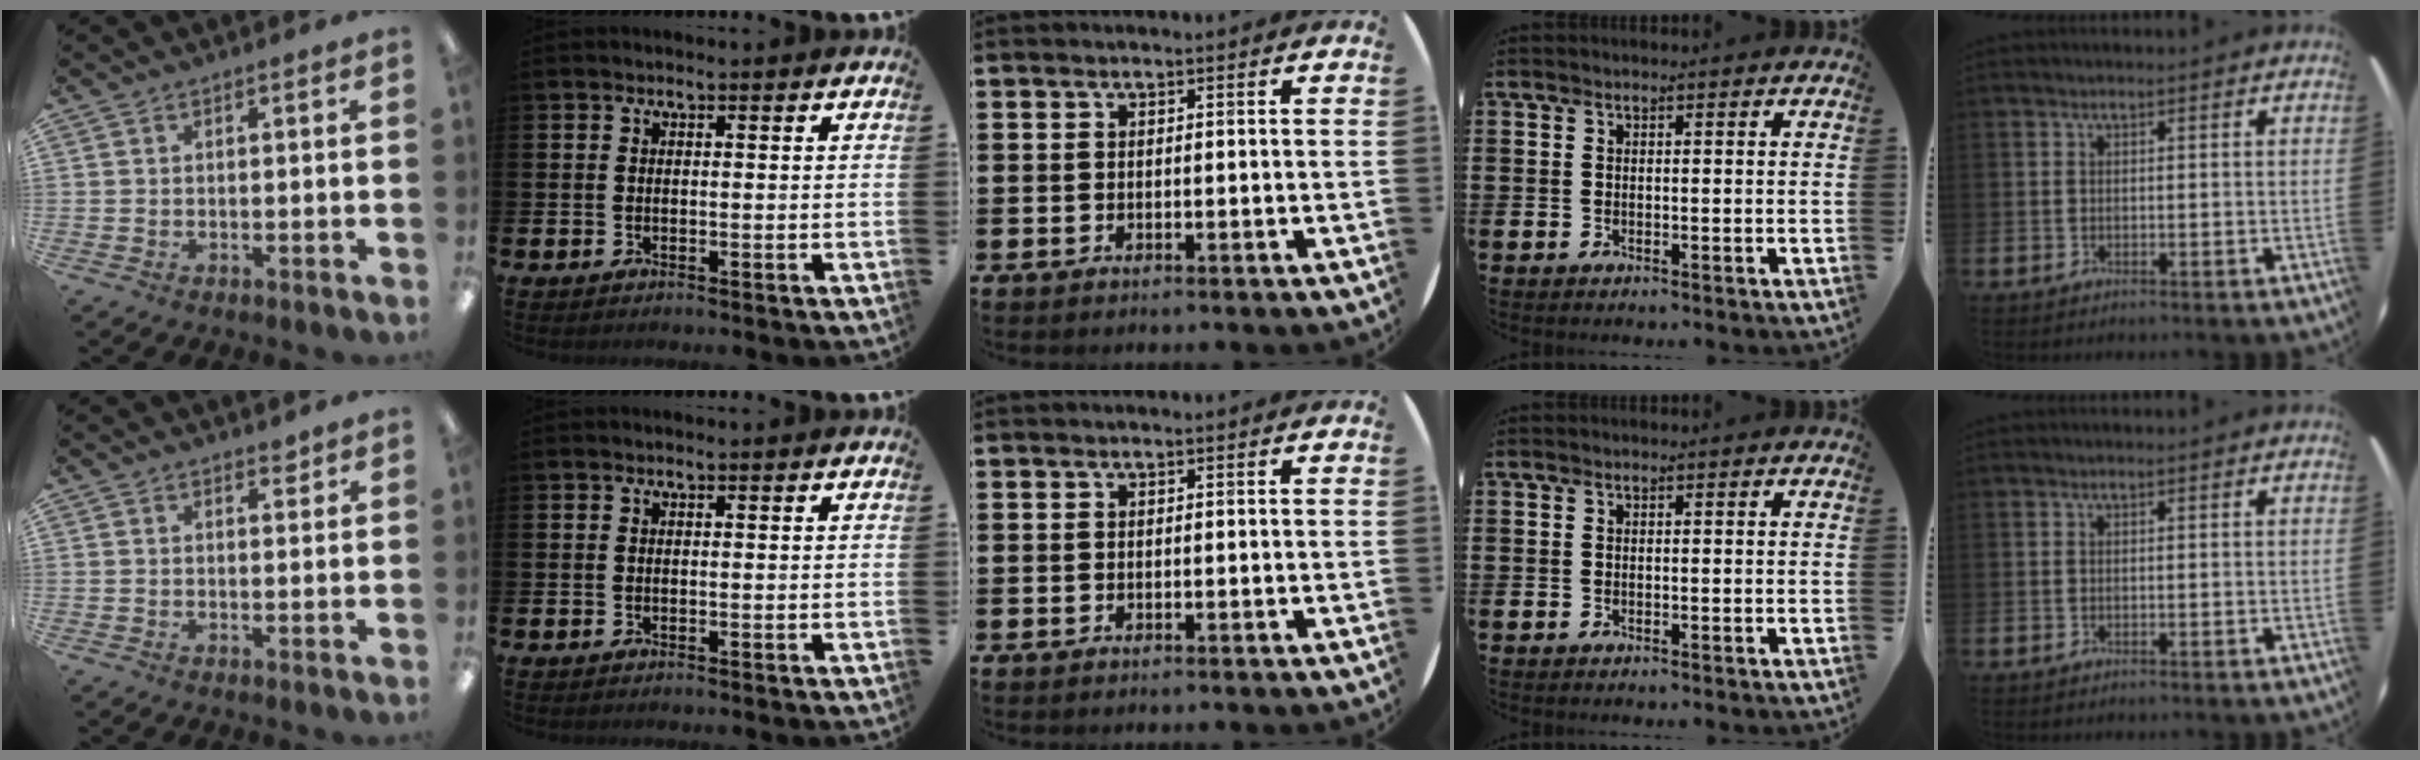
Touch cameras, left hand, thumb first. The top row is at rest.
{"thumb": {"total": 1.8, "force": [1.5, 0.6, 0.7], "torque": [0.002, -0.008, 0.025]}}